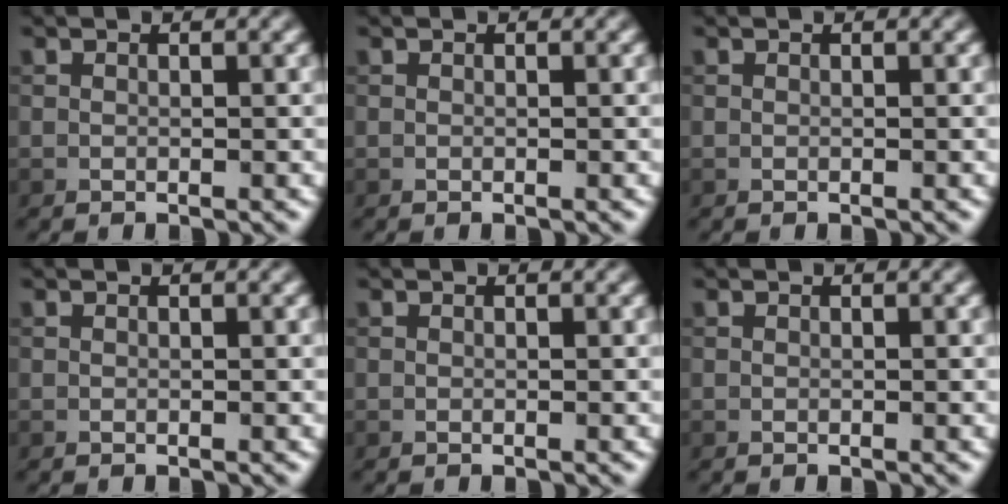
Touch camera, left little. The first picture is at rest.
{"total": 0.0}
{"total": 0.0}
{"total": 0.0}
{"total": 0.0}
{"total": 0.0}